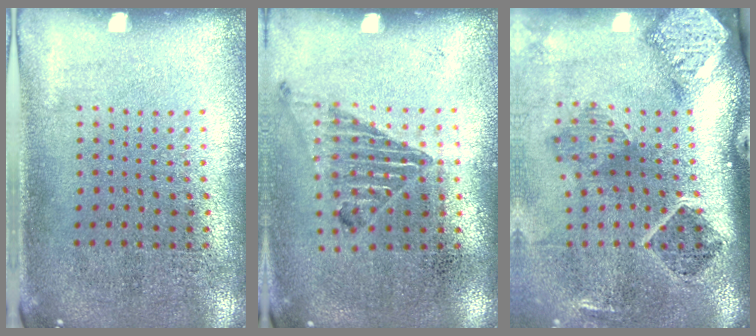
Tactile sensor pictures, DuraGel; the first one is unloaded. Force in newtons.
{"total": 1.0, "press": 1.0, "slide": 0.1}
{"total": 2.9, "press": 1.9, "slide": 2.2}